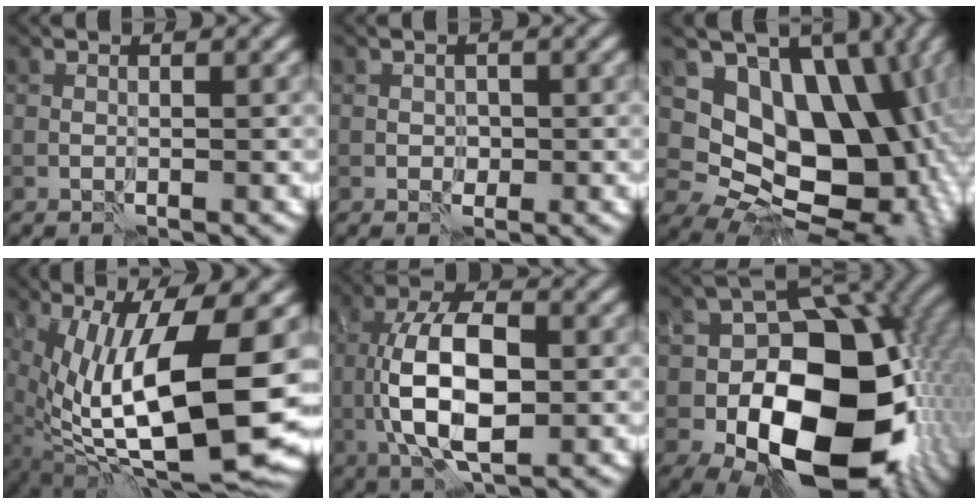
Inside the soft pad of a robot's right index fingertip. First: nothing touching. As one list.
[{"total": 0.8, "force": [0.0, 0.8, 0.2], "torque": [0.001, -0.002, 0.001]}, {"total": 14.2, "force": [2.1, 10.1, 9.9], "torque": [-0.109, -0.006, 0.037]}, {"total": 14.7, "force": [-0.8, 5.2, 13.7], "torque": [-0.239, -0.011, -0.007]}, {"total": 9.5, "force": [-0.3, 4.7, 8.3], "torque": [-0.160, 0.003, -0.006]}, {"total": 17.9, "force": [-4.4, 11.8, 12.7], "torque": [-0.171, -0.025, -0.061]}]